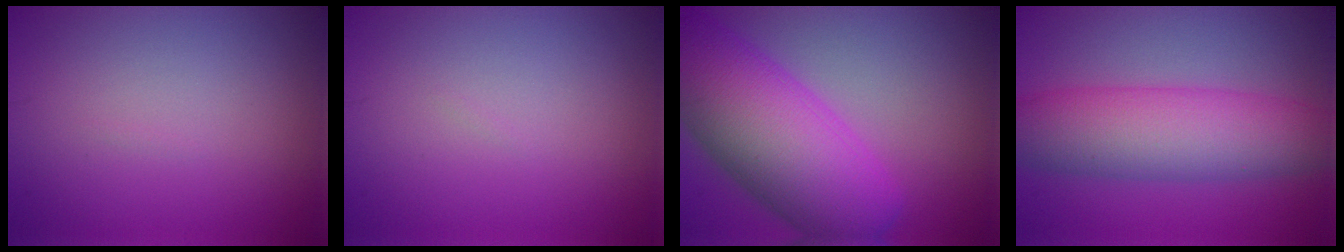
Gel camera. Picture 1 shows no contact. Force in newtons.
{"total": 0.0}
{"total": 12.0, "press": 12.0, "slide": 0.5}
{"total": 8.2, "press": 8.2, "slide": 0.3}